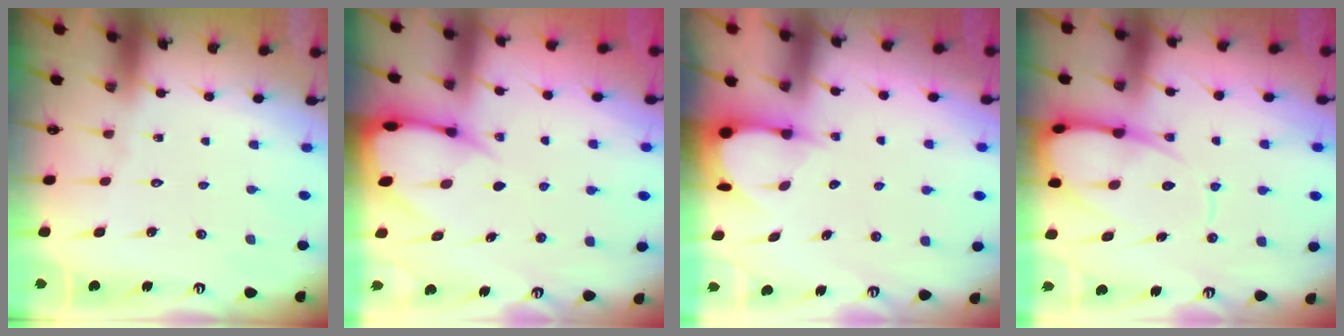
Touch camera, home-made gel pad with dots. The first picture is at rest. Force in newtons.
{"total": 6.6, "press": 6.6, "slide": 0.7}
{"total": 3.5, "press": 3.4, "slide": 0.3}
{"total": 12.7, "press": 12.6, "slide": 1.3}